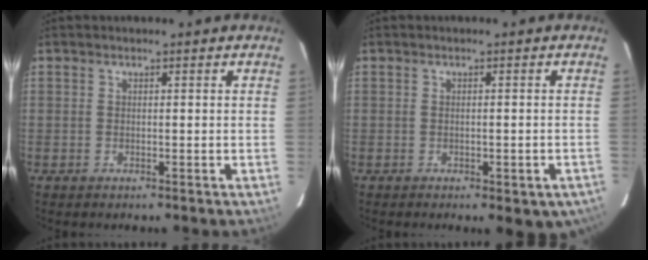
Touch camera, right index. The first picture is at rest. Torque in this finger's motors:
{"motor_torque": [0.66, -0.70, 0.28, 0.03]}